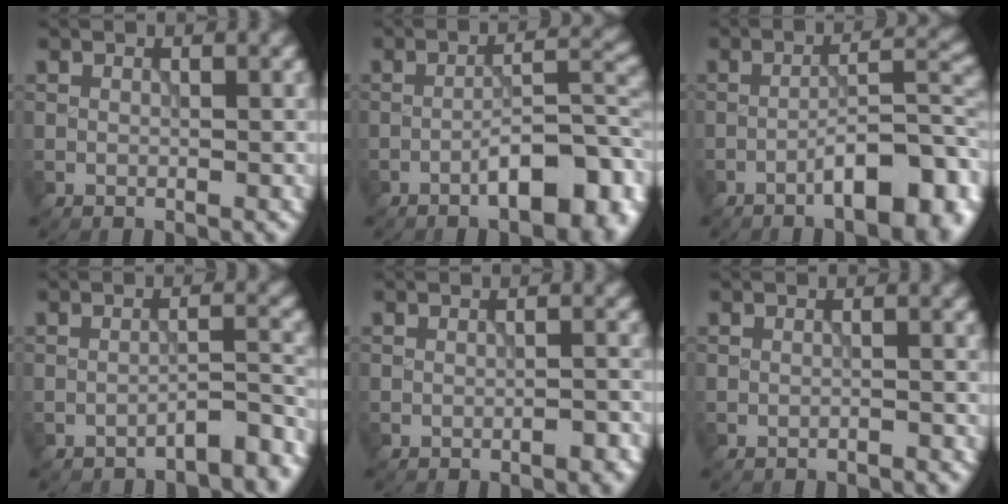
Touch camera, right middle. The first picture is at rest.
{"total": 8.4, "force": [-3.8, 2.8, 7.0], "torque": [-0.095, 0.010, -0.056]}
{"total": 8.5, "force": [-4.2, 2.6, 6.9], "torque": [-0.094, 0.009, -0.061]}
{"total": 3.5, "force": [-2.9, 0.8, 1.8], "torque": [-0.023, 0.008, -0.043]}
{"total": 1.7, "force": [-0.9, 0.5, 1.4], "torque": [-0.015, 0.004, -0.011]}
{"total": 0.6, "force": [-0.6, 0.0, 0.1], "torque": [-0.002, 0.002, -0.013]}